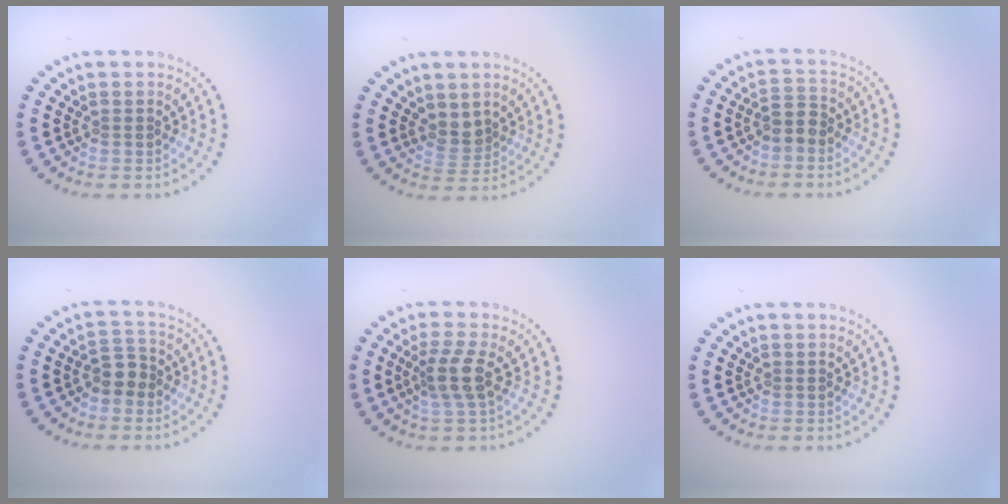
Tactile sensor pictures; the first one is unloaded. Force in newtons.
{"total": 1.8, "press": 1.5, "slide": 1.0}
{"total": 1.9, "press": 1.6, "slide": 1.0}
{"total": 2.1, "press": 1.9, "slide": 1.0}
{"total": 2.7, "press": 2.2, "slide": 1.6}
{"total": 0.0}